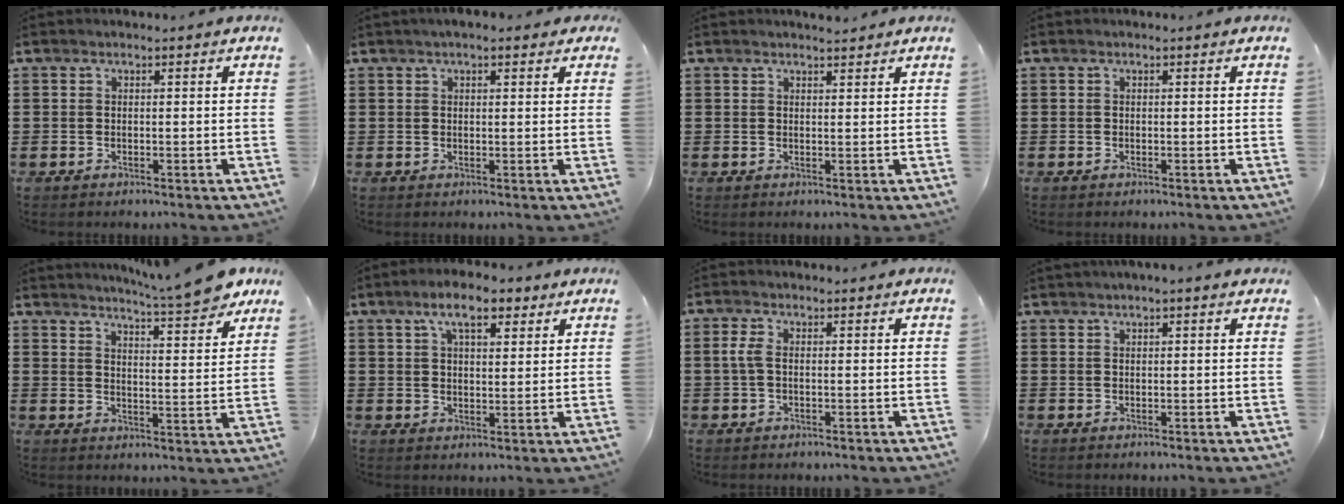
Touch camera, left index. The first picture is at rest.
{"total": 1.9, "force": [1.3, 0.6, 1.2], "torque": [-0.027, 0.007, 0.022]}
{"total": 1.6, "force": [1.6, 0.2, 0.3], "torque": [-0.009, 0.002, 0.031]}
{"total": 0.0}
{"total": 7.6, "force": [6.9, 0.0, 3.2], "torque": [-0.054, -0.045, 0.117]}
{"total": 7.1, "force": [4.7, 2.5, 4.7], "torque": [-0.089, 0.003, 0.081]}
{"total": 2.4, "force": [0.0, 1.0, 2.2], "torque": [-0.051, 0.000, -0.003]}
{"total": 1.0, "force": [0.8, -0.1, 0.6], "torque": [-0.011, 0.000, 0.015]}